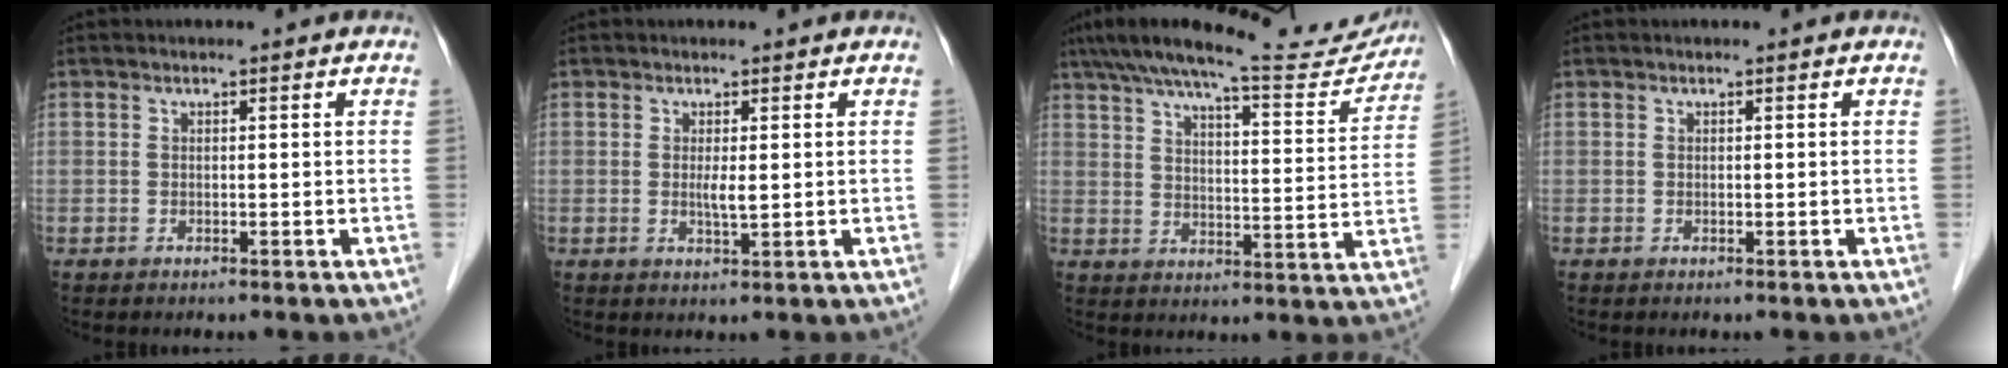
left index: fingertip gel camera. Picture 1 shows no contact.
{"total": 1.7, "force": [0.2, 0.2, 1.7], "torque": [-0.035, -0.006, 0.006]}
{"total": 20.0, "force": [18.2, 2.8, 7.7], "torque": [-0.119, -0.009, 0.242]}
{"total": 0.0}